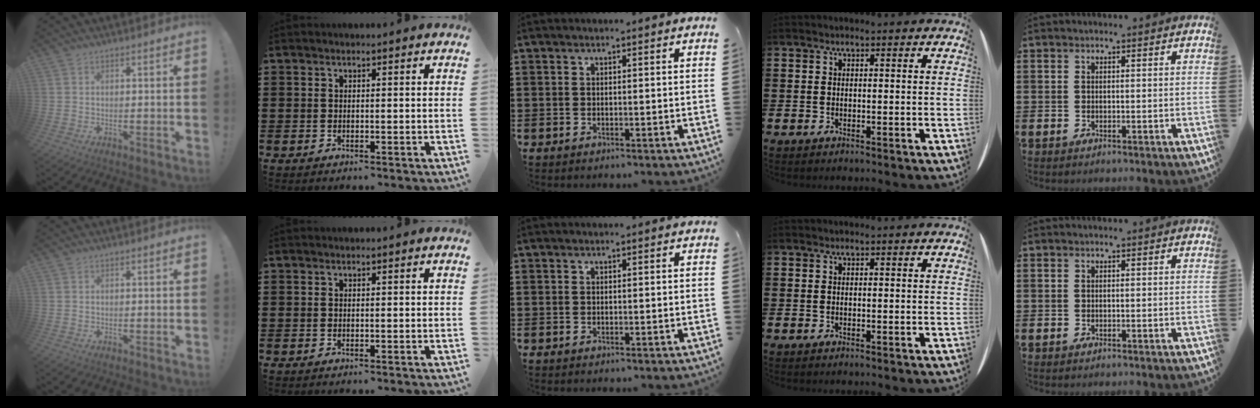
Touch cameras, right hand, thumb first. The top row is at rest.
{}